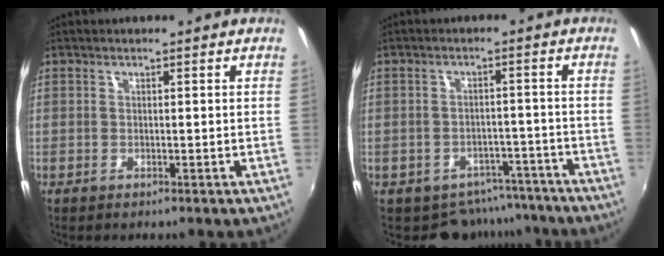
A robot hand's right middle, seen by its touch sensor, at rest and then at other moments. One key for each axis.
{"total": 8.3, "fx": -6.5, "fy": 5.0, "fz": 1.0, "tx": -0.020, "ty": 0.016, "tz": -0.072}